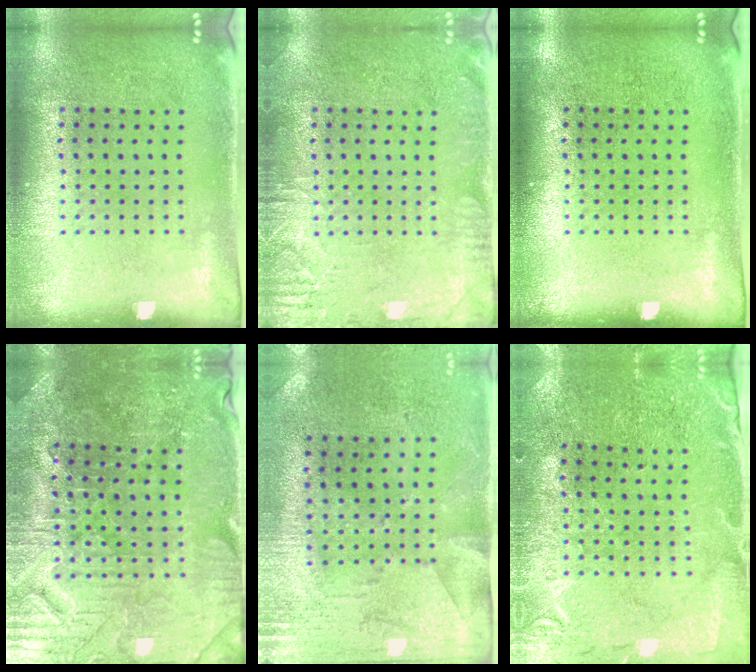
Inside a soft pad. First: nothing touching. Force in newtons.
{"total": 2.8, "press": 2.7, "slide": 0.4}
{"total": 0.0}
{"total": 3.6, "press": 3.6, "slide": 0.5}
{"total": 2.8, "press": 2.2, "slide": 1.6}
{"total": 0.5, "press": 0.5, "slide": 0.2}